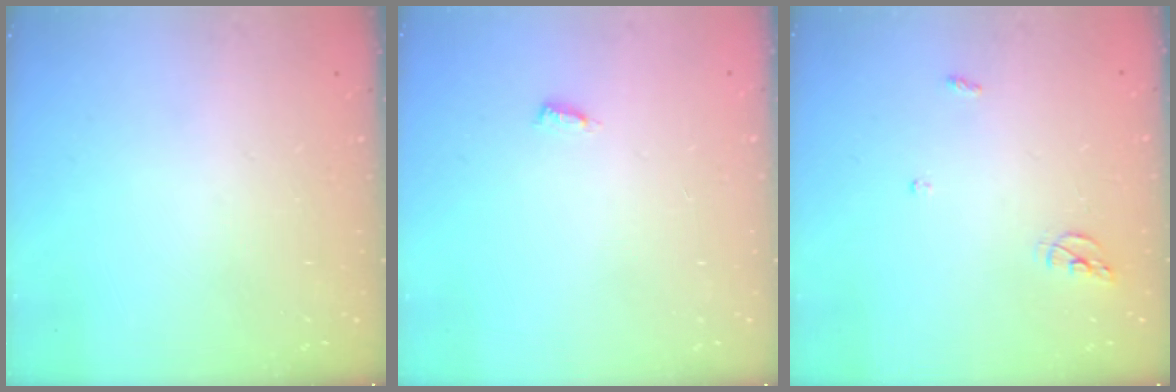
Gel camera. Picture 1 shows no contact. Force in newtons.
{"total": 3.4, "press": 3.4, "slide": 0.3}
{"total": 5.6, "press": 5.6, "slide": 0.4}